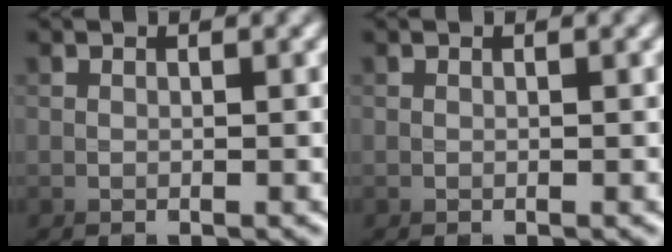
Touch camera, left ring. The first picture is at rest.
{"total": 0.0}